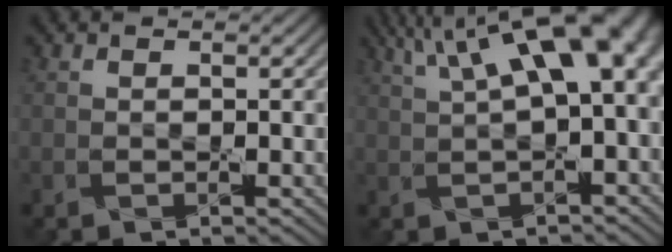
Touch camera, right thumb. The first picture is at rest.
{"total": 12.0, "force": [4.3, 4.1, 10.4], "torque": [-0.163, 0.019, 0.071]}